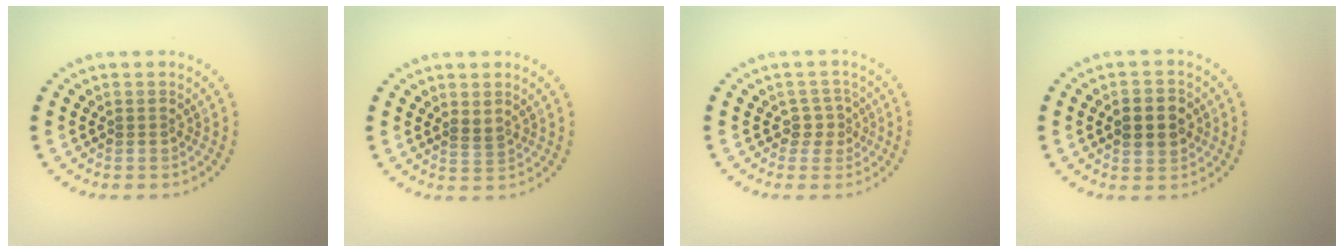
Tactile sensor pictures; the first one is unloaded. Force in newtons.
{"total": 1.1, "press": 1.0, "slide": 0.5}
{"total": 1.8, "press": 1.4, "slide": 1.1}
{"total": 3.5, "press": 3.5, "slide": 0.2}